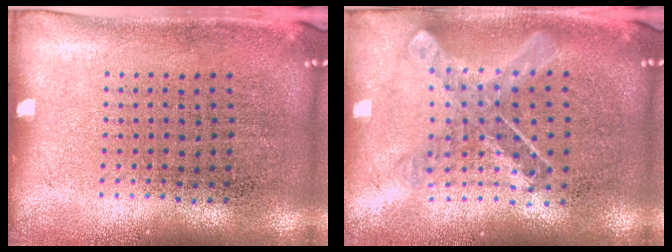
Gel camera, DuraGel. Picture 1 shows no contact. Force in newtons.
{"total": 0.9, "press": 0.9, "slide": 0.2}